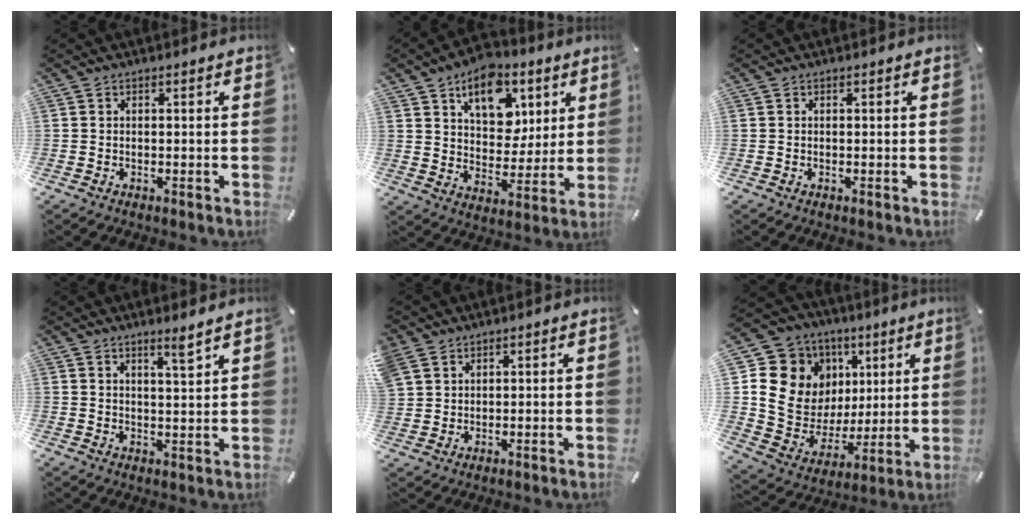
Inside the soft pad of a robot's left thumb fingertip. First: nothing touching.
{"total": 14.0, "force": [7.3, 9.7, 7.0], "torque": [-0.096, -0.035, 0.130]}
{"total": 0.0}
{"total": 4.4, "force": [3.7, -0.3, 2.4], "torque": [-0.039, -0.029, 0.060]}
{"total": 4.5, "force": [2.9, 3.4, 0.7], "torque": [-0.024, -0.001, 0.059]}
{"total": 14.3, "force": [4.2, 13.2, 3.3], "torque": [-0.041, -0.049, 0.099]}